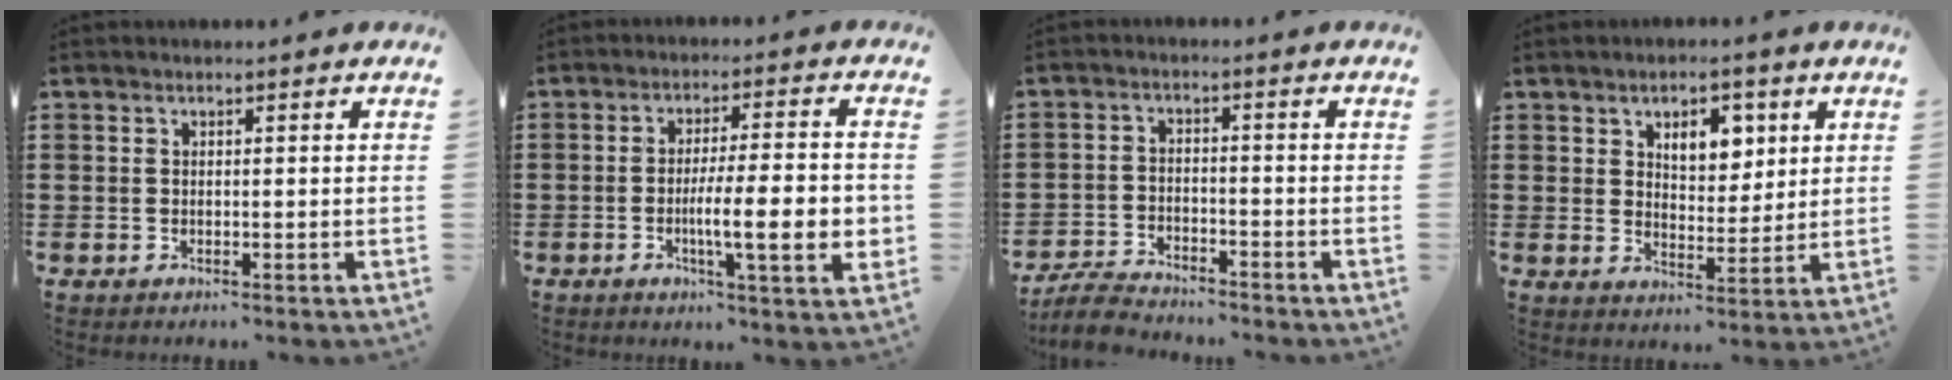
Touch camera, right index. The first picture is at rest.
{"total": 10.5, "force": [-2.3, 1.6, 10.1], "torque": [-0.172, -0.010, -0.043]}
{"total": 4.7, "force": [-4.5, 0.7, 1.0], "torque": [-0.031, 0.002, -0.094]}
{"total": 5.8, "force": [2.7, 3.5, 3.8], "torque": [-0.062, 0.005, 0.043]}